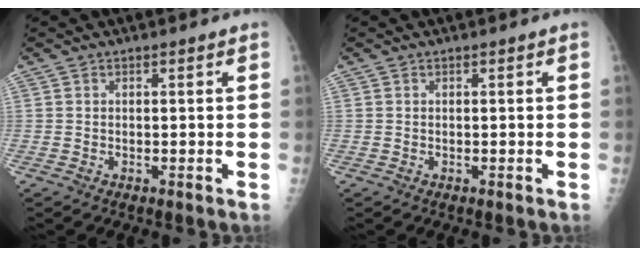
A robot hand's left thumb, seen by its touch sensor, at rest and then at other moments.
{"total": 0.0}